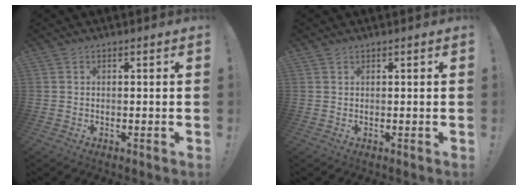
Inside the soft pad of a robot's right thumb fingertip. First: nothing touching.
{"total": 0.8, "force": [0.7, 0.3, 0.1], "torque": [0.003, -0.002, 0.012]}